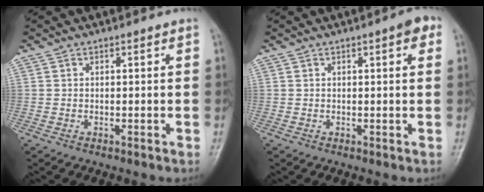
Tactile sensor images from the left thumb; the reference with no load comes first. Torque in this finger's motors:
{"motor_torque": [-0.11, 0.07, 0.58, -0.06, 0.01]}